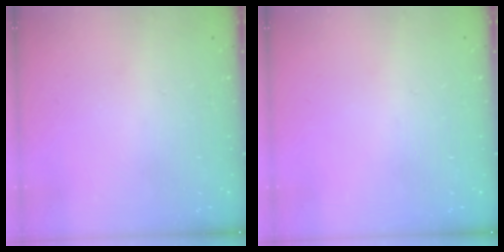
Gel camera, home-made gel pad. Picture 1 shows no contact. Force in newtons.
{"total": 0.0}